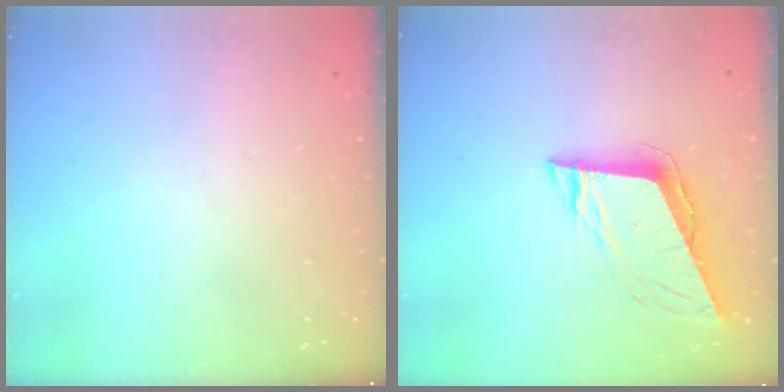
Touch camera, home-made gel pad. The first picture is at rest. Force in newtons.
{"total": 8.9, "press": 8.4, "slide": 2.7}